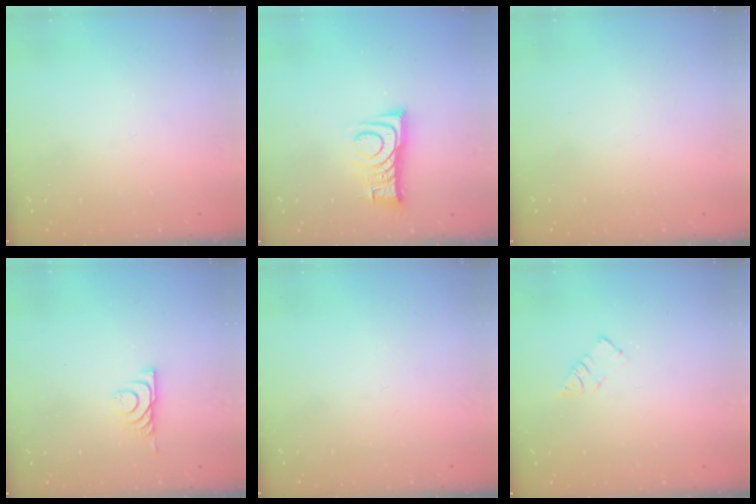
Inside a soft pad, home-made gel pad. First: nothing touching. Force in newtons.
{"total": 10.1, "press": 10.1, "slide": 0.3}
{"total": 1.6, "press": 1.6, "slide": 0.1}
{"total": 5.8, "press": 5.7, "slide": 0.8}
{"total": 0.0}
{"total": 3.7, "press": 3.7, "slide": 0.2}